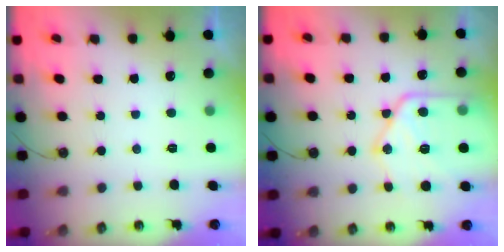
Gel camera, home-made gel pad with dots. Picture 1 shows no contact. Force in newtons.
{"total": 17.4, "press": 17.3, "slide": 1.6}